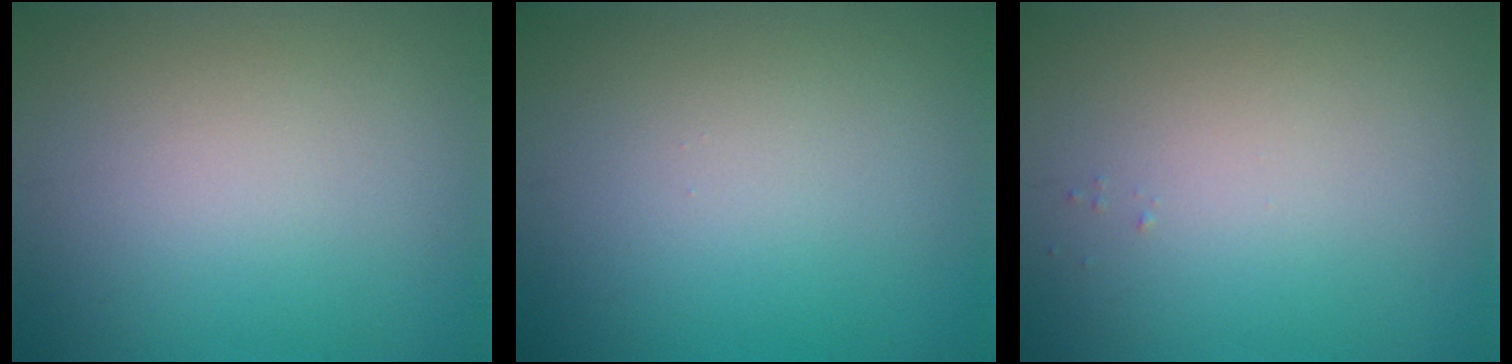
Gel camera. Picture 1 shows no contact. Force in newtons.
{"total": 0.0}
{"total": 0.0}